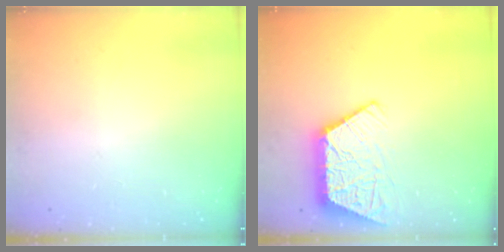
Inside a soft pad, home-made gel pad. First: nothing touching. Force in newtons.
{"total": 12.1, "press": 12.1, "slide": 1.0}